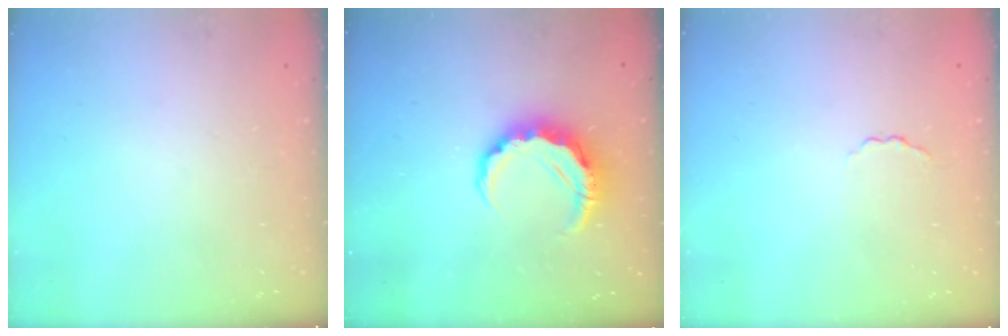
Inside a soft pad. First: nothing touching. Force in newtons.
{"total": 8.0, "press": 7.9, "slide": 1.3}
{"total": 1.7, "press": 1.6, "slide": 0.5}